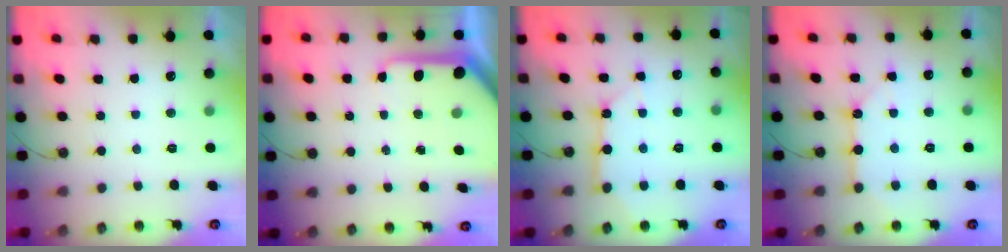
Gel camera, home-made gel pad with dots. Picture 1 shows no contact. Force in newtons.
{"total": 9.7, "press": 9.7, "slide": 1.0}
{"total": 7.6, "press": 7.6, "slide": 0.6}
{"total": 8.5, "press": 8.5, "slide": 0.8}